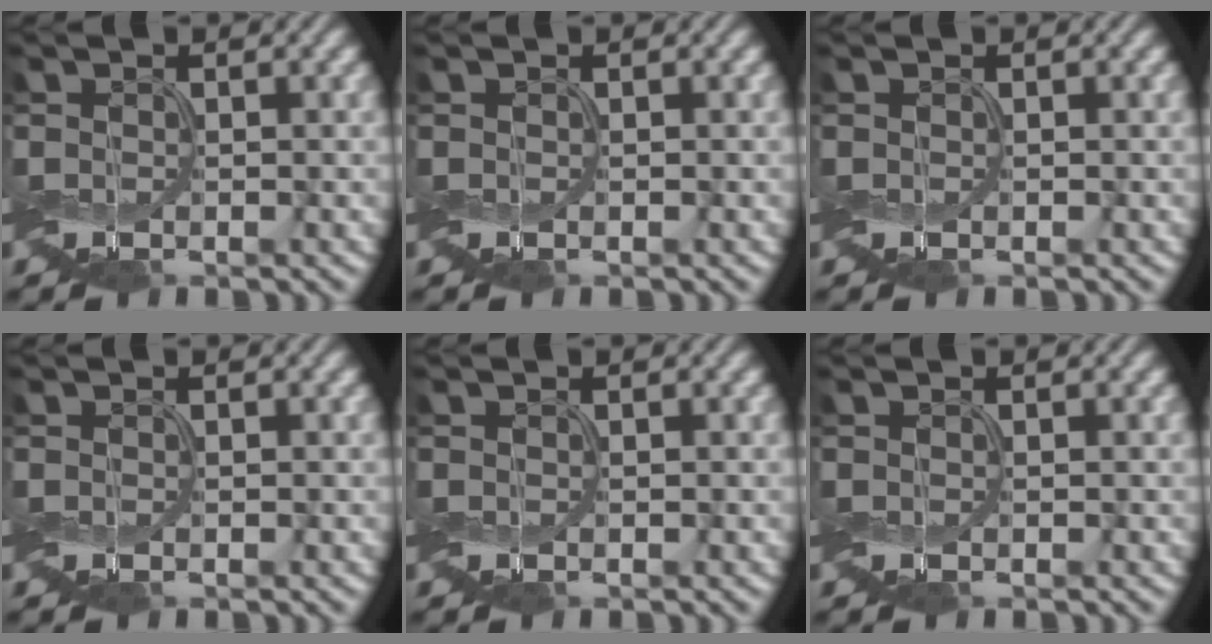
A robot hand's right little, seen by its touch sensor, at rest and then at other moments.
{"total": 0.0}
{"total": 0.0}
{"total": 0.0}
{"total": 0.0}
{"total": 0.0}